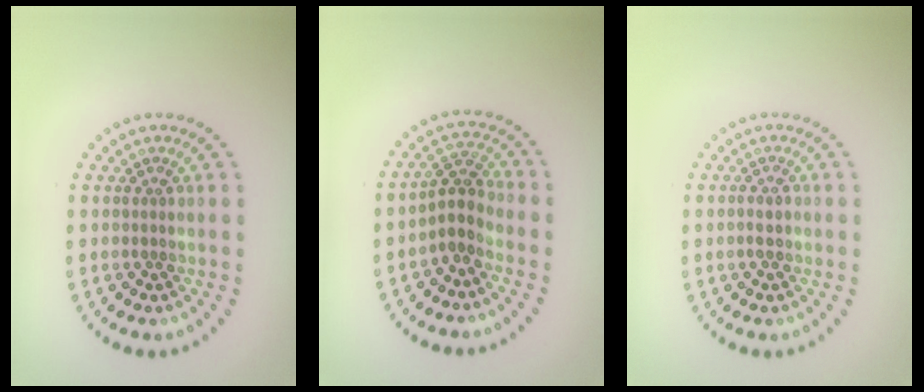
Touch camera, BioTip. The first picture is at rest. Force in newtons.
{"total": 2.7, "press": 2.1, "slide": 1.6}
{"total": 1.1, "press": 1.0, "slide": 0.5}